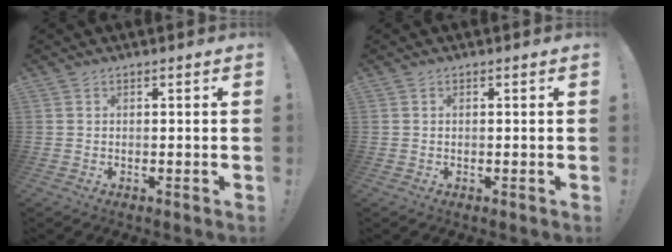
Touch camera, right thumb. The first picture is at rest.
{"total": 0.0}